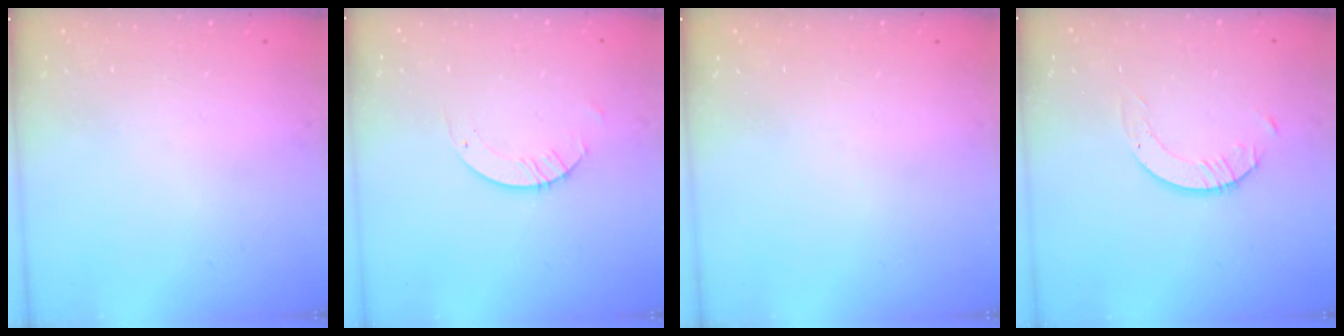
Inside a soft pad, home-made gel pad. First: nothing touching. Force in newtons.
{"total": 3.2, "press": 3.2, "slide": 0.3}
{"total": 0.0}
{"total": 2.7, "press": 2.7, "slide": 0.2}